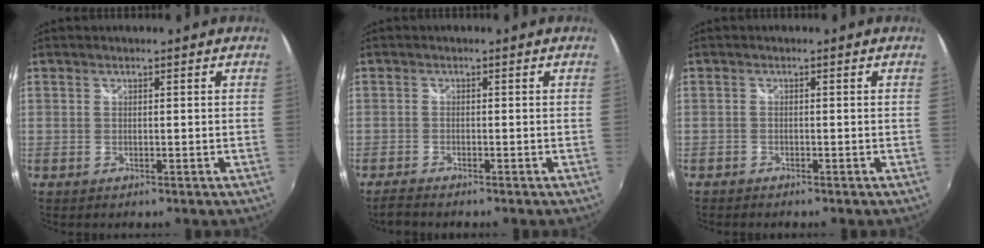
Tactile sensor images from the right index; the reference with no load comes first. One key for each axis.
{"total": 2.5, "fx": -2.4, "fy": 0.3, "fz": 0.8, "tx": -0.022, "ty": -0.014, "tz": -0.045}
{"total": 1.4, "fx": -1.3, "fy": 0.5, "fz": 0.0, "tx": -0.006, "ty": -0.006, "tz": -0.025}